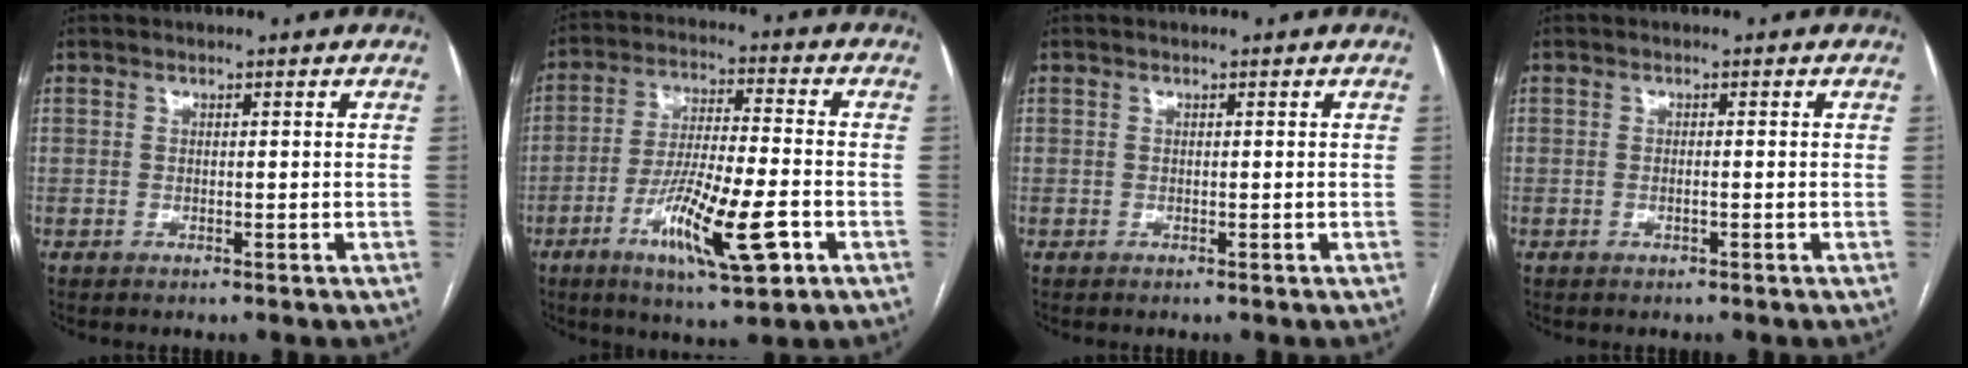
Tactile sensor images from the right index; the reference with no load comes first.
{"total": 14.0, "force": [-5.5, 2.1, 12.7], "torque": [-0.230, -0.015, -0.091]}
{"total": 0.0}
{"total": 0.8, "force": [-0.3, 0.0, 0.7], "torque": [-0.014, 0.000, -0.004]}